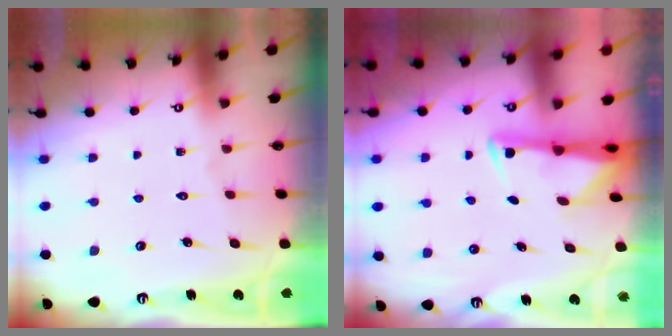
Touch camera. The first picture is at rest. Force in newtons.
{"total": 3.0, "press": 2.9, "slide": 0.5}